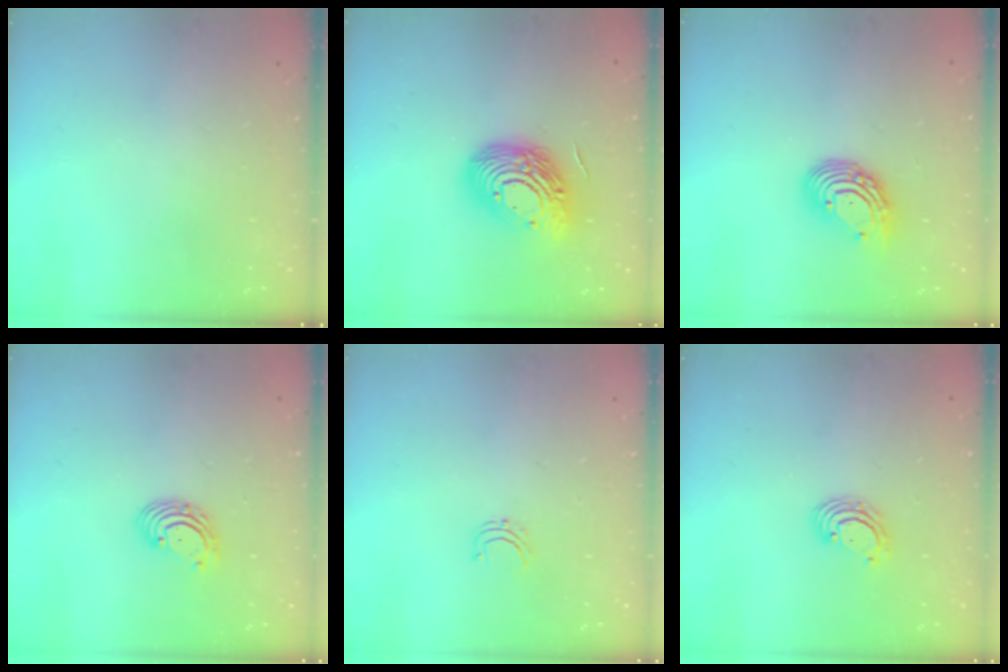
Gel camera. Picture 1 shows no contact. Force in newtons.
{"total": 17.3, "press": 17.2, "slide": 1.2}
{"total": 9.4, "press": 9.3, "slide": 1.1}
{"total": 2.7, "press": 2.7, "slide": 0.3}
{"total": 3.6, "press": 3.5, "slide": 0.4}
{"total": 3.1, "press": 3.1, "slide": 0.1}